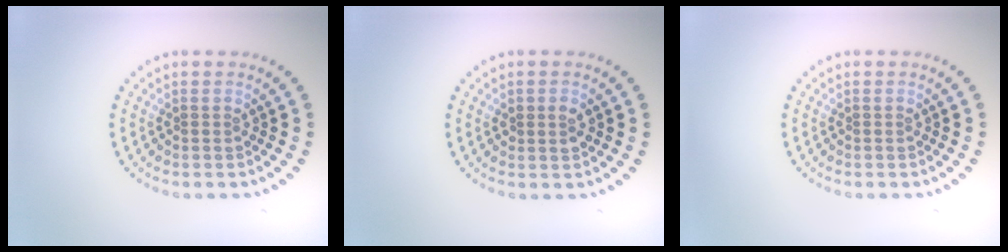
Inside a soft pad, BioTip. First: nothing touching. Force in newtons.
{"total": 1.4, "press": 1.3, "slide": 0.2}
{"total": 0.0}